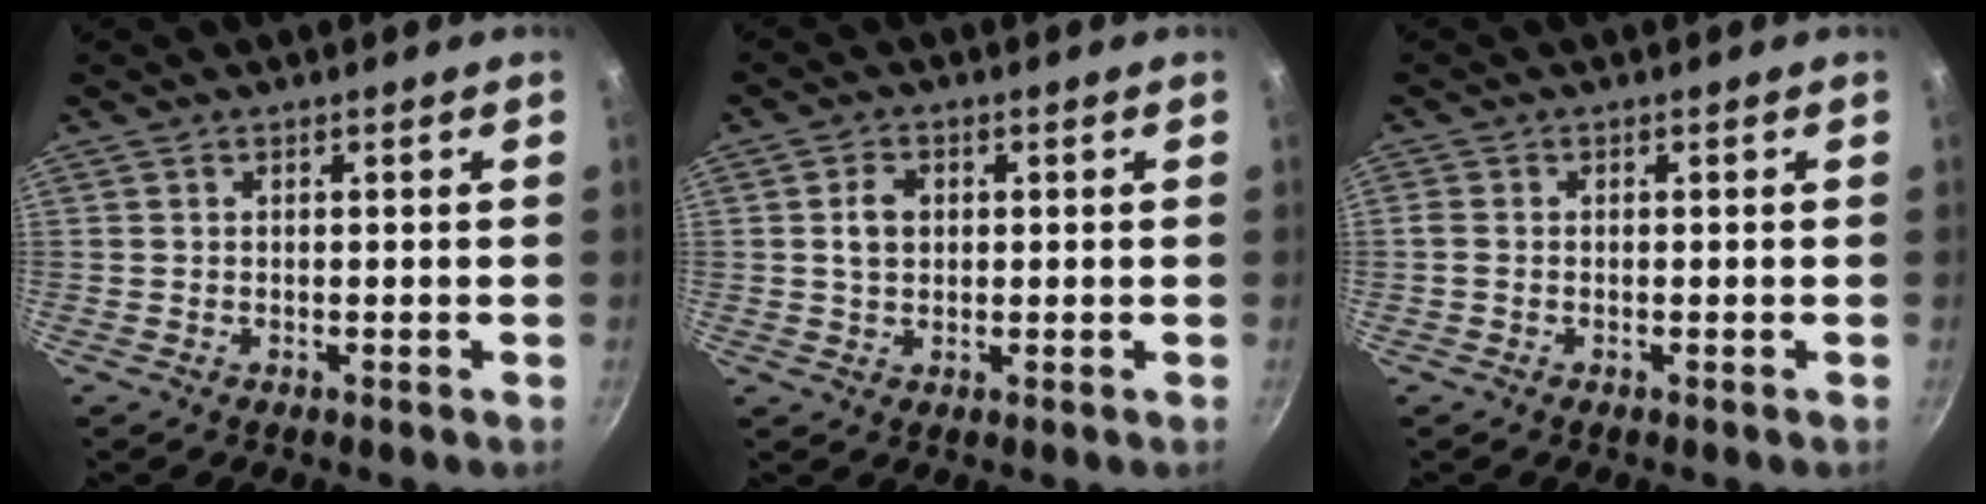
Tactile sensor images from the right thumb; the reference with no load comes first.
{"total": 4.2, "force": [0.7, 3.1, 2.8], "torque": [-0.039, 0.001, 0.011]}
{"total": 1.2, "force": [-0.2, 0.8, 0.8], "torque": [-0.021, 0.002, -0.006]}